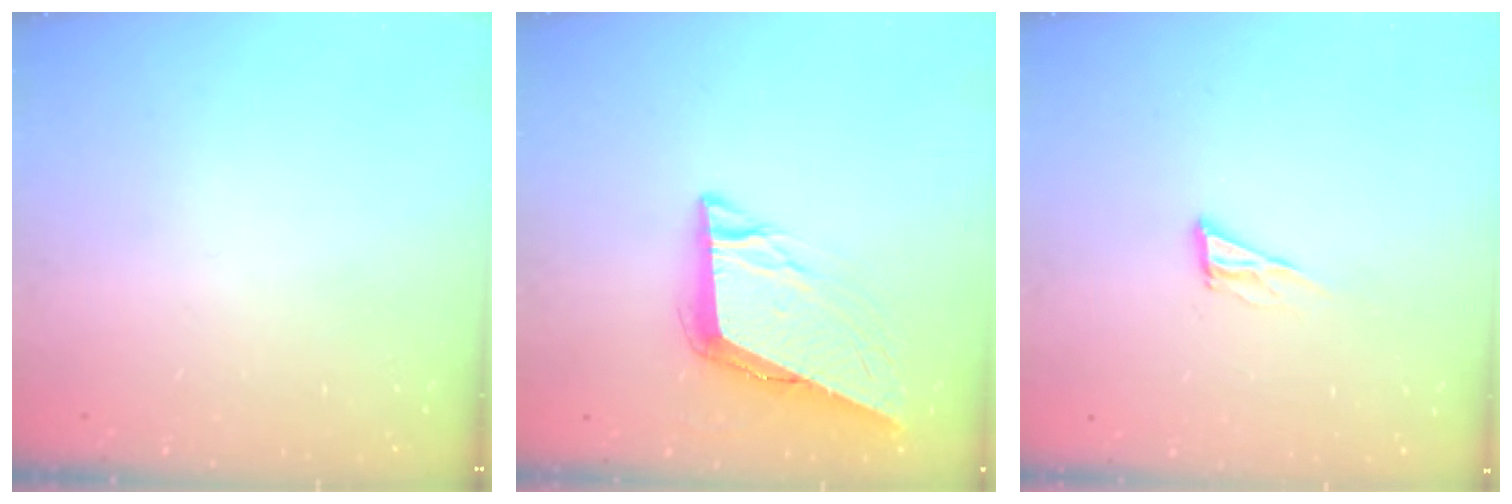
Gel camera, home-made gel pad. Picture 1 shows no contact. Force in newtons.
{"total": 9.6, "press": 9.4, "slide": 2.1}
{"total": 8.4, "press": 8.0, "slide": 2.2}